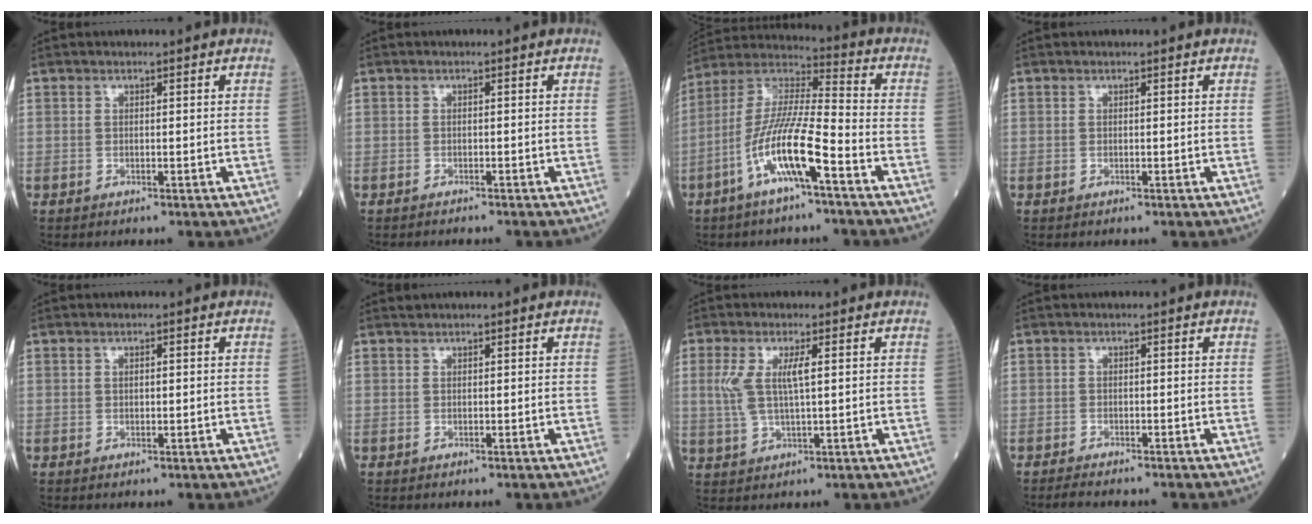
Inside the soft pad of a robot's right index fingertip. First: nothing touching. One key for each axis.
{"total": 2.0, "fx": -1.8, "fy": 0.3, "fz": 0.6, "tx": -0.013, "ty": -0.003, "tz": -0.023}
{"total": 13.2, "fx": -5.8, "fy": 1.2, "fz": 11.8, "tx": -0.242, "ty": 0.000, "tz": -0.115}
{"total": 0.0}
{"total": 0.8, "fx": 0.1, "fy": 0.4, "fz": 0.7, "tx": -0.013, "ty": -0.001, "tz": 0.003}
{"total": 0.0}
{"total": 5.4, "fx": 1.1, "fy": 1.1, "fz": 5.2, "tx": -0.124, "ty": 0.003, "tz": 0.026}
{"total": 2.7, "fx": -2.5, "fy": 0.4, "fz": 1.1, "tx": -0.024, "ty": -0.008, "tz": -0.037}